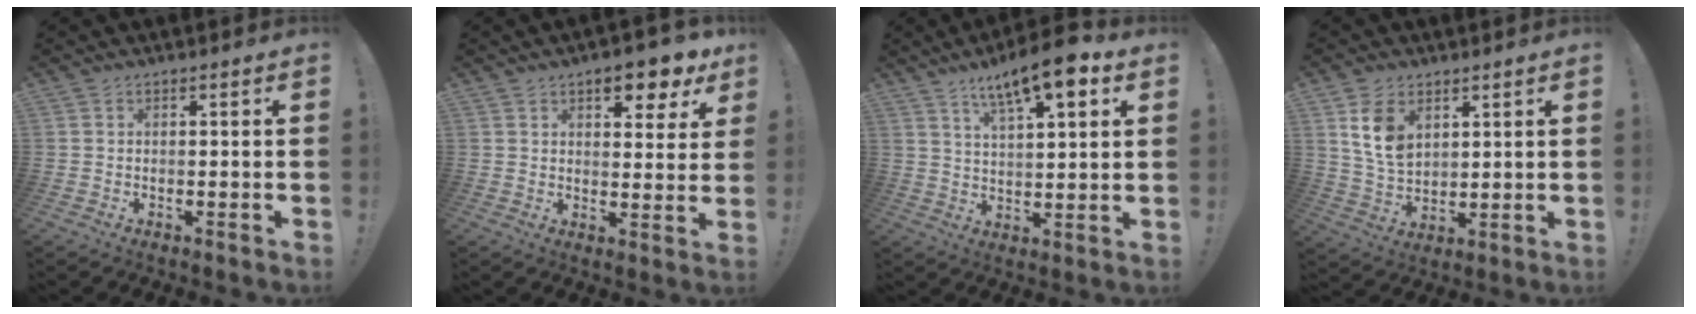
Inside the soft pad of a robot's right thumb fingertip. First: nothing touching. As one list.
[{"total": 8.9, "force": [5.6, 3.7, 5.9], "torque": [-0.064, -0.034, 0.095]}, {"total": 12.7, "force": [7.8, 3.3, 9.4], "torque": [-0.155, -0.036, 0.127]}, {"total": 10.1, "force": [4.6, 6.7, 5.9], "torque": [-0.113, -0.020, 0.088]}]